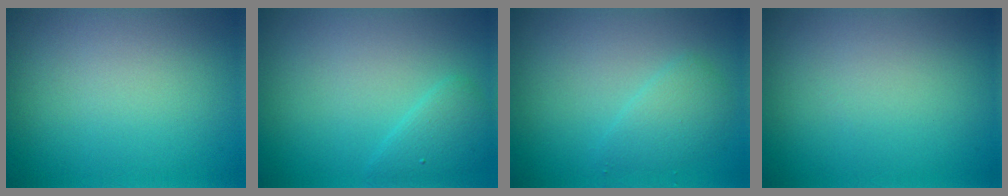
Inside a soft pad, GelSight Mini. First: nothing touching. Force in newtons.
{"total": 1.8, "press": 1.8, "slide": 0.1}
{"total": 2.0, "press": 2.0, "slide": 0.1}
{"total": 0.0}